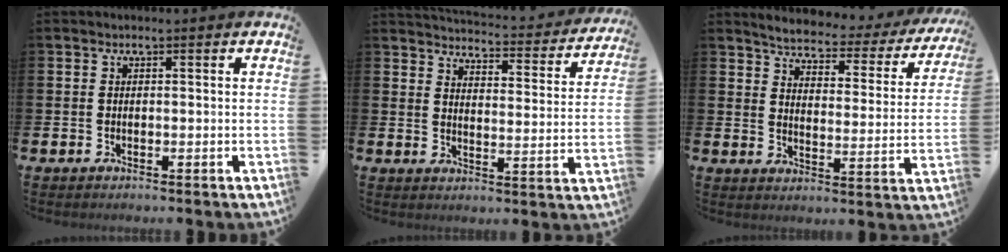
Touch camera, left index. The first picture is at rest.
{"total": 4.0, "force": [4.0, 0.5, 0.7], "torque": [-0.024, -0.038, 0.061]}
{"total": 3.9, "force": [3.6, 0.9, 1.1], "torque": [-0.044, -0.031, 0.052]}